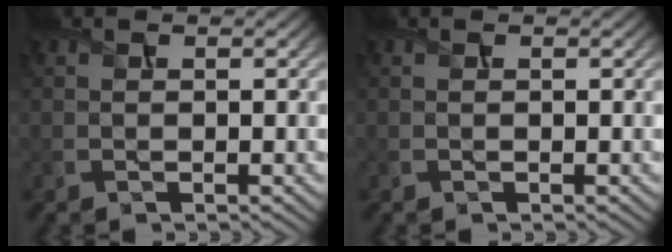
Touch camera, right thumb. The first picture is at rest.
{"total": 0.0}